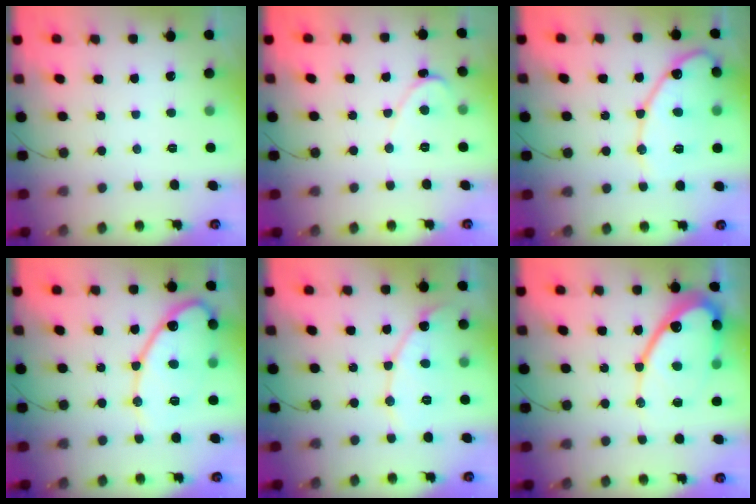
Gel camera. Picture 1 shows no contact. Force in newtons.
{"total": 1.4, "press": 1.3, "slide": 0.1}
{"total": 14.0, "press": 14.0, "slide": 1.3}
{"total": 14.4, "press": 14.3, "slide": 1.3}
{"total": 10.8, "press": 10.8, "slide": 0.7}
{"total": 17.5, "press": 17.4, "slide": 1.8}